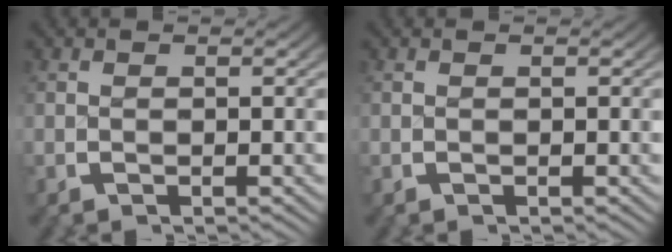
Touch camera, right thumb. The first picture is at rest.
{"total": 0.0}